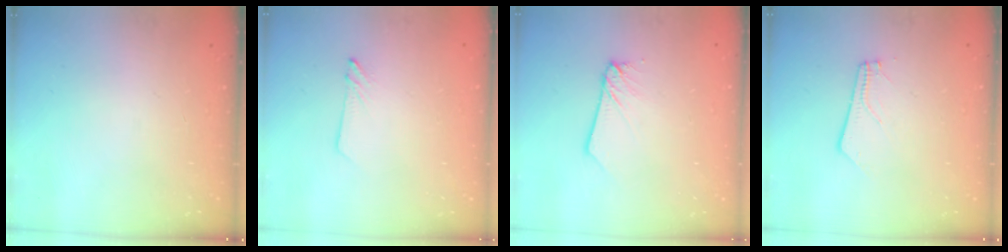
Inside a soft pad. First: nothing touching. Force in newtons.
{"total": 1.5, "press": 1.5, "slide": 0.1}
{"total": 2.7, "press": 2.7, "slide": 0.3}
{"total": 2.7, "press": 2.7, "slide": 0.4}